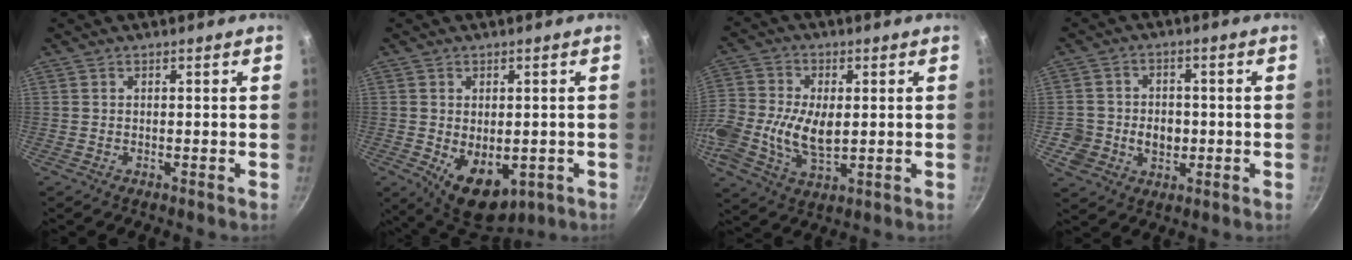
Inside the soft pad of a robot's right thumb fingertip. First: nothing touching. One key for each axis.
{"total": 10.6, "fx": -2.4, "fy": 6.7, "fz": 7.8, "tx": -0.091, "ty": -0.011, "tz": -0.015}
{"total": 16.2, "fx": -0.7, "fy": 10.4, "fz": 12.3, "tx": -0.275, "ty": 0.016, "tz": -0.016}
{"total": 8.2, "fx": -1.2, "fy": 7.1, "fz": 3.9, "tx": -0.048, "ty": 0.010, "tz": -0.019}